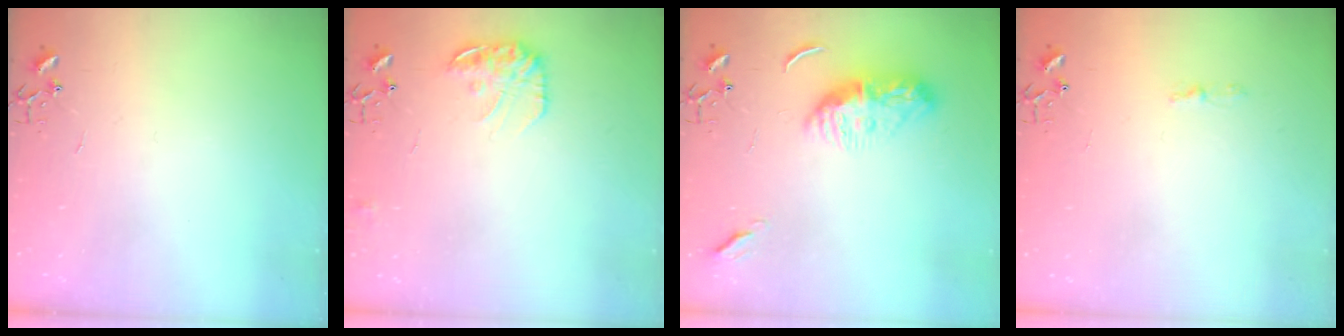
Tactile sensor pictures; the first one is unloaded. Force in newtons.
{"total": 12.1, "press": 12.1, "slide": 0.5}
{"total": 10.4, "press": 10.3, "slide": 0.7}
{"total": 3.7, "press": 3.7, "slide": 0.5}